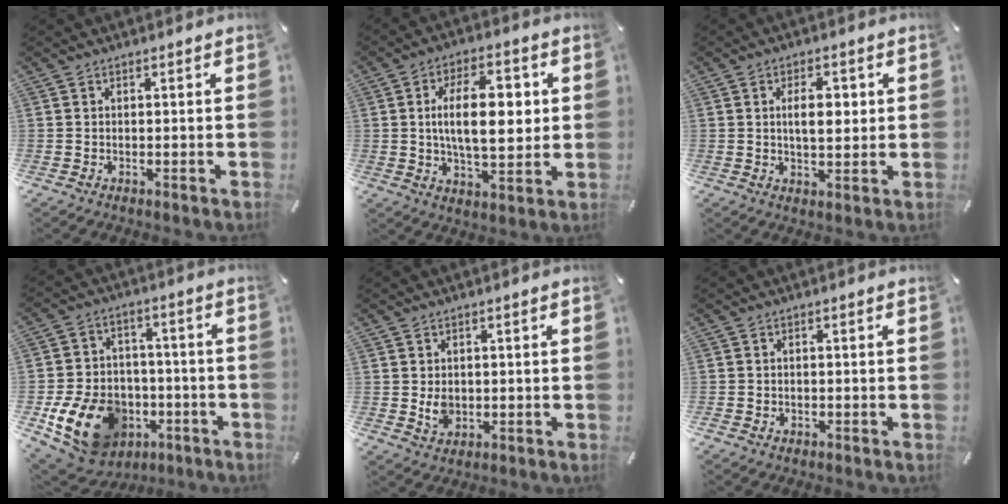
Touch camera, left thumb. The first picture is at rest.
{"total": 15.3, "force": [2.1, 7.8, 13.0], "torque": [-0.212, 0.005, 0.029]}
{"total": 7.1, "force": [1.3, 3.8, 5.8], "torque": [-0.086, 0.001, 0.014]}
{"total": 17.3, "force": [-5.9, 13.3, 9.4], "torque": [-0.166, 0.031, -0.086]}
{"total": 3.8, "force": [0.0, 3.3, 2.0], "torque": [-0.035, -0.001, -0.002]}
{"total": 1.1, "force": [-0.5, 1.0, 0.3], "torque": [-0.006, 0.004, -0.012]}